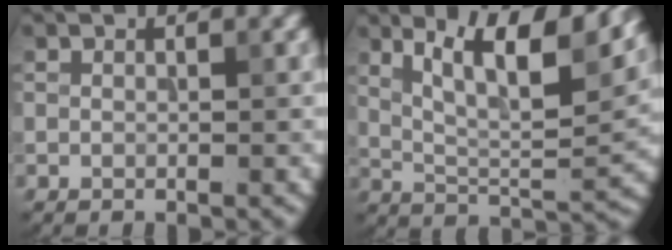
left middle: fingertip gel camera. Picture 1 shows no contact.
{"total": 10.2, "force": [5.6, 2.8, 8.1], "torque": [-0.136, 0.003, 0.100]}